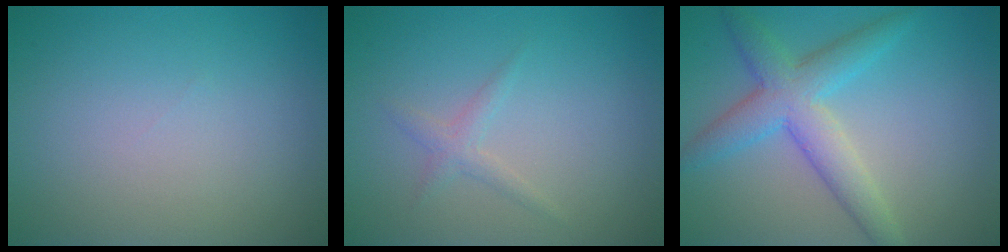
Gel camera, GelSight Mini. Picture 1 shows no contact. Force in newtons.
{"total": 1.2, "press": 1.2, "slide": 0.1}
{"total": 5.1, "press": 5.1, "slide": 0.1}